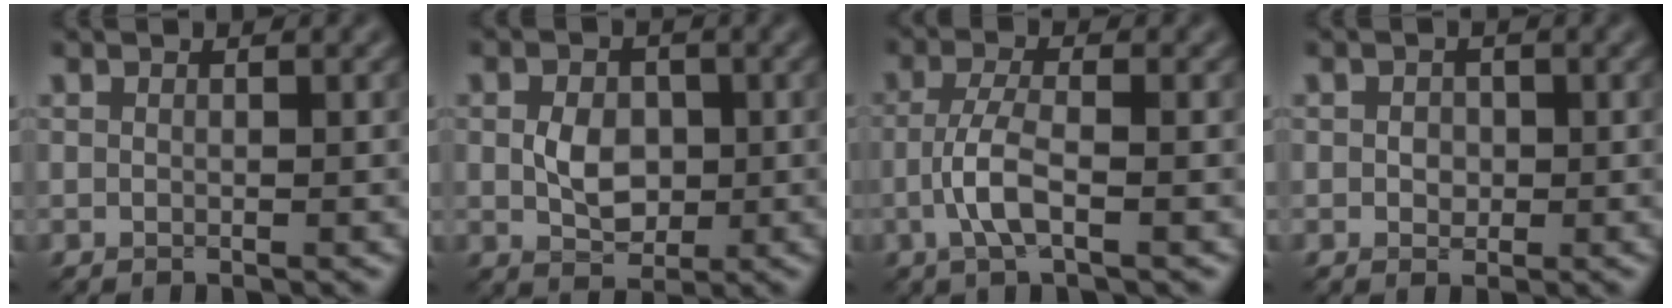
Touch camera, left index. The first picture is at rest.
{"total": 3.4, "force": [-0.1, 2.5, 2.4], "torque": [-0.050, -0.003, -0.006]}
{"total": 3.3, "force": [-1.2, 0.8, 2.9], "torque": [-0.068, 0.004, -0.033]}
{"total": 1.4, "force": [-0.1, 1.1, 0.8], "torque": [-0.013, -0.001, -0.004]}